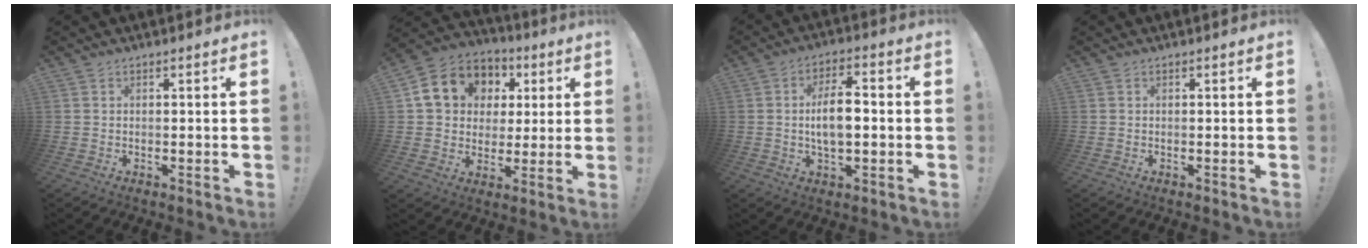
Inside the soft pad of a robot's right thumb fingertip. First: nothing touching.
{"total": 14.5, "force": [4.6, 12.2, 6.4], "torque": [-0.095, -0.009, 0.103]}
{"total": 9.1, "force": [-0.2, 4.1, 8.1], "torque": [-0.134, 0.004, -0.009]}
{"total": 0.0}